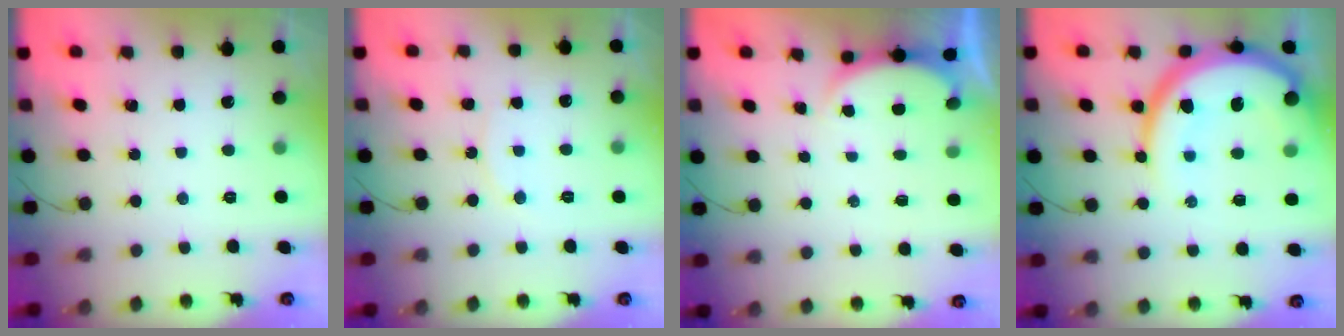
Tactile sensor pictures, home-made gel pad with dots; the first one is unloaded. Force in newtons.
{"total": 6.5, "press": 6.5, "slide": 0.7}
{"total": 2.6, "press": 2.6, "slide": 0.6}
{"total": 17.8, "press": 17.7, "slide": 2.0}